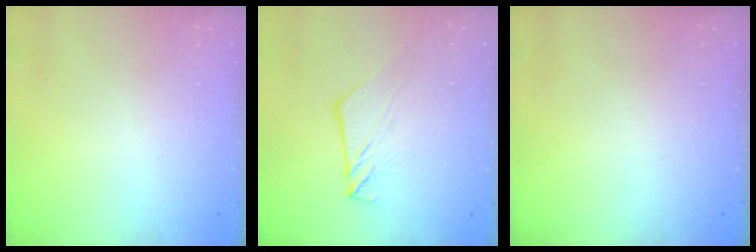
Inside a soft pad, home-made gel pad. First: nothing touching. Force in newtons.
{"total": 9.0, "press": 8.9, "slide": 0.8}
{"total": 0.0}